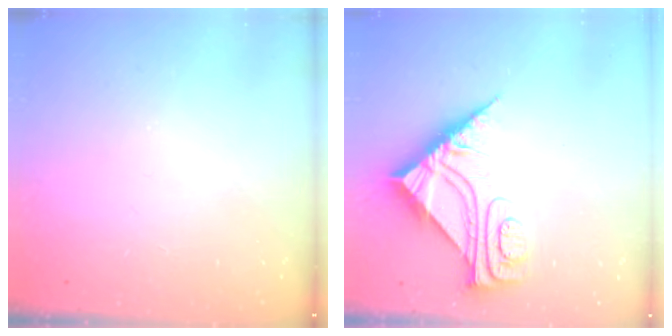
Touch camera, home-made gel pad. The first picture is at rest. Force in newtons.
{"total": 10.0, "press": 9.9, "slide": 0.9}